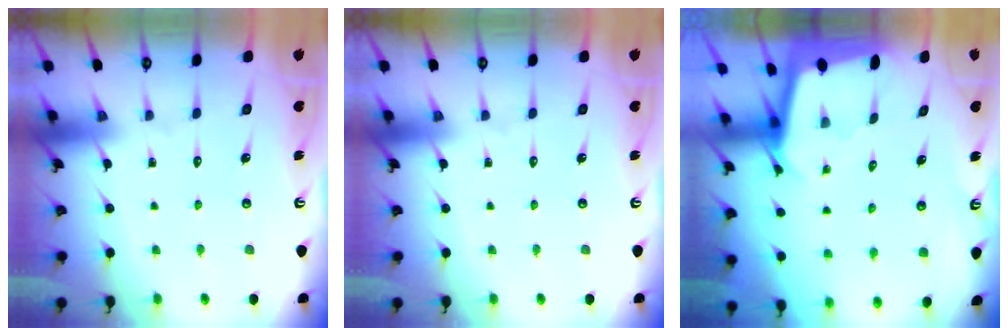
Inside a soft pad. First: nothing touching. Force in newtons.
{"total": 0.0}
{"total": 2.3, "press": 2.3, "slide": 0.1}